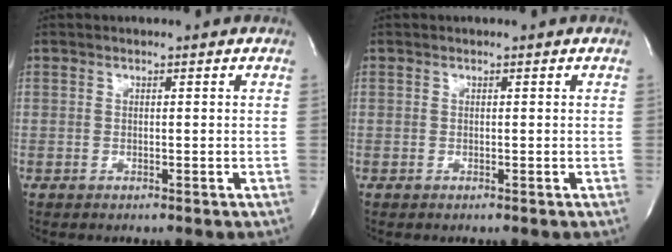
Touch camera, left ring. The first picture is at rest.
{"total": 0.0}